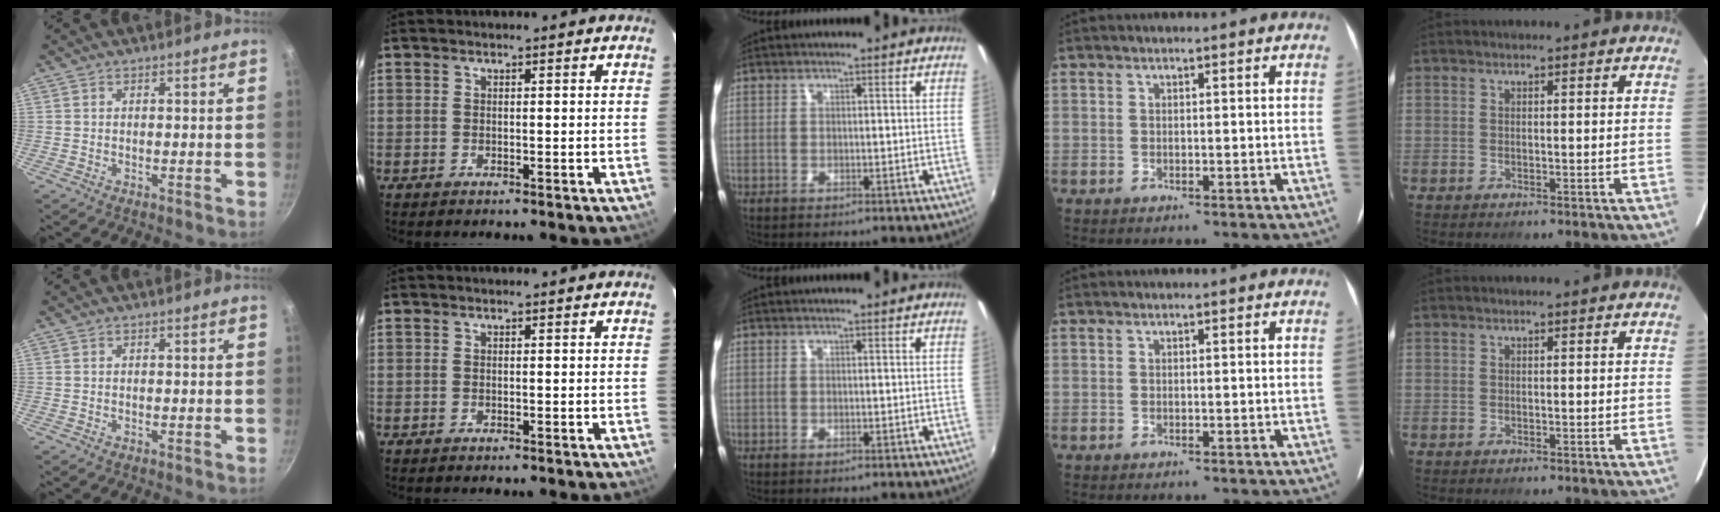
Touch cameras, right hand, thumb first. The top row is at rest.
{}